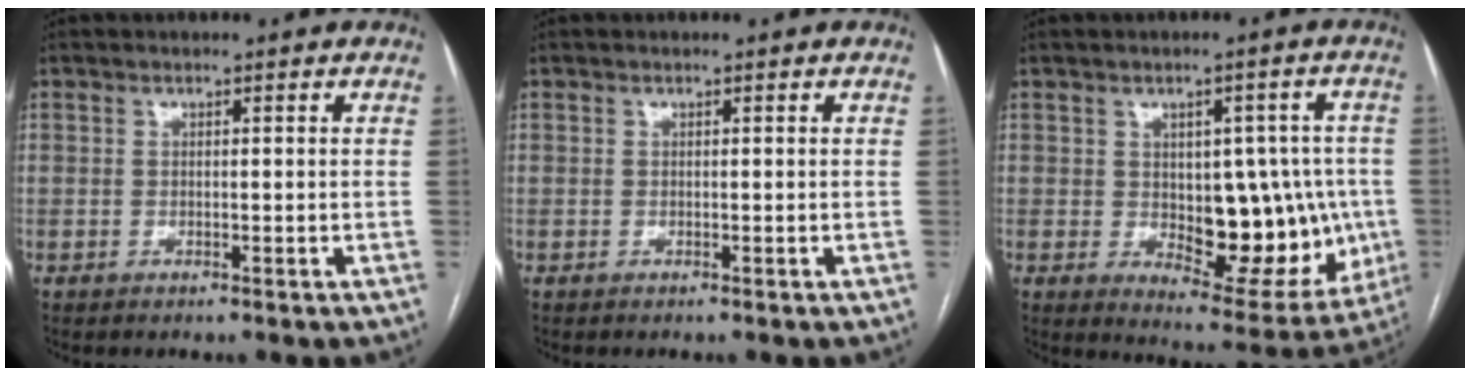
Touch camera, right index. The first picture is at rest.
{"total": 0.0}
{"total": 15.1, "force": [-1.0, 7.4, 13.1], "torque": [-0.157, 0.008, 0.007]}